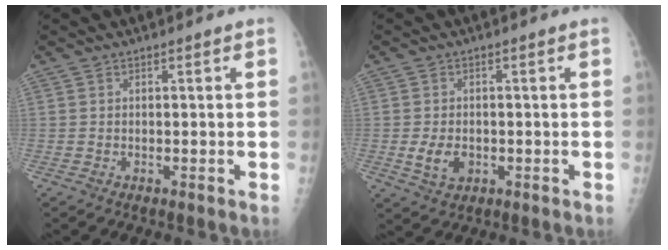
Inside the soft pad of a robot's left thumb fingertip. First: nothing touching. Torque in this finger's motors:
{"motor_torque": [-0.17, 0.20, 0.16, 0.01, 0.04]}